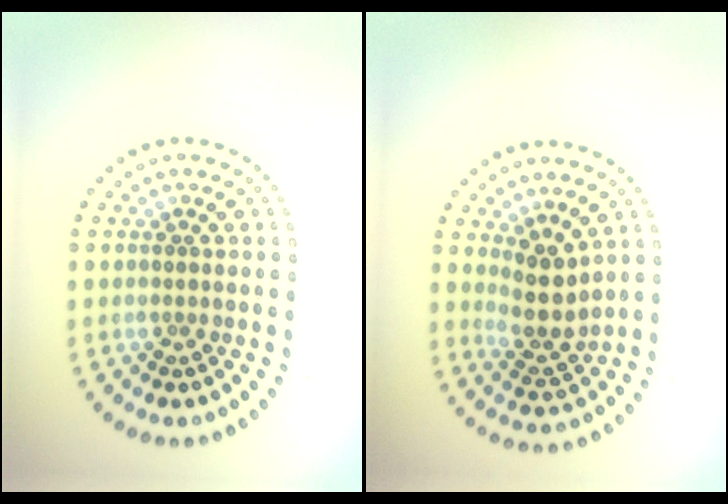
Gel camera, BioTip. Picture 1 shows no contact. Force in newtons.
{"total": 3.3, "press": 2.6, "slide": 2.0}